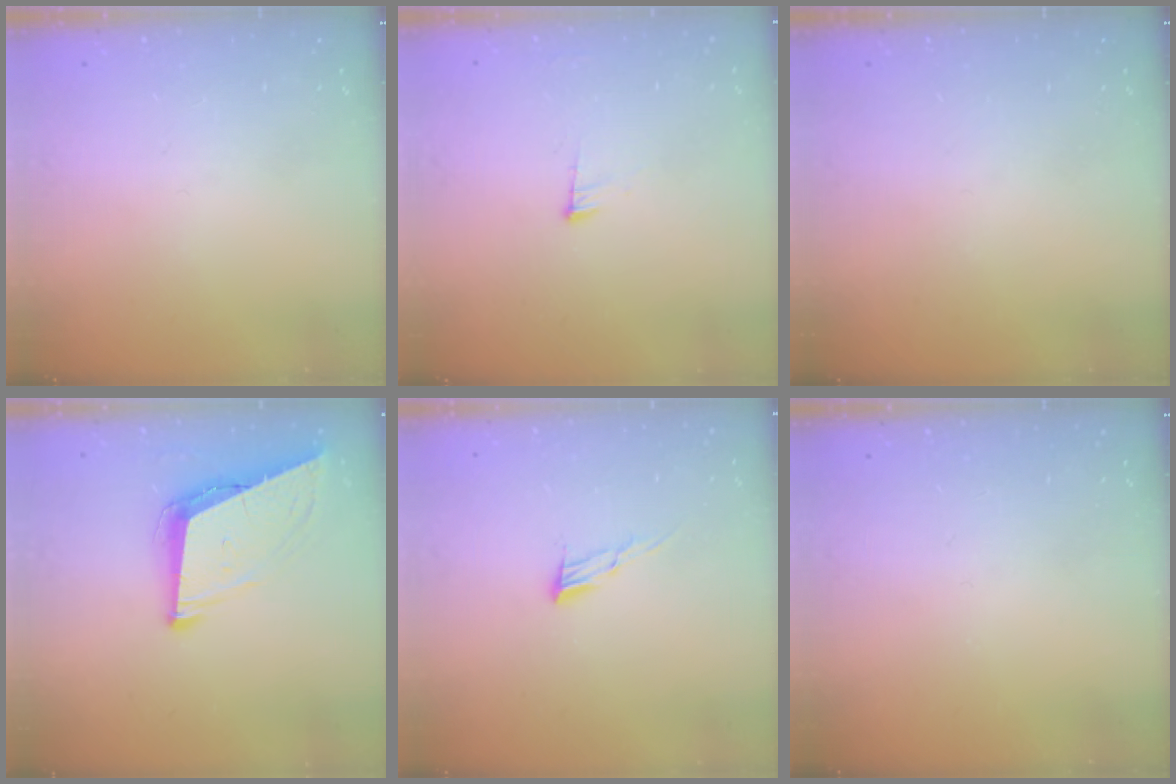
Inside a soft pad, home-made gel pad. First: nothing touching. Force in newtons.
{"total": 6.5, "press": 6.4, "slide": 1.4}
{"total": 0.0}
{"total": 9.2, "press": 8.7, "slide": 2.9}
{"total": 6.9, "press": 6.8, "slide": 1.2}
{"total": 0.0}